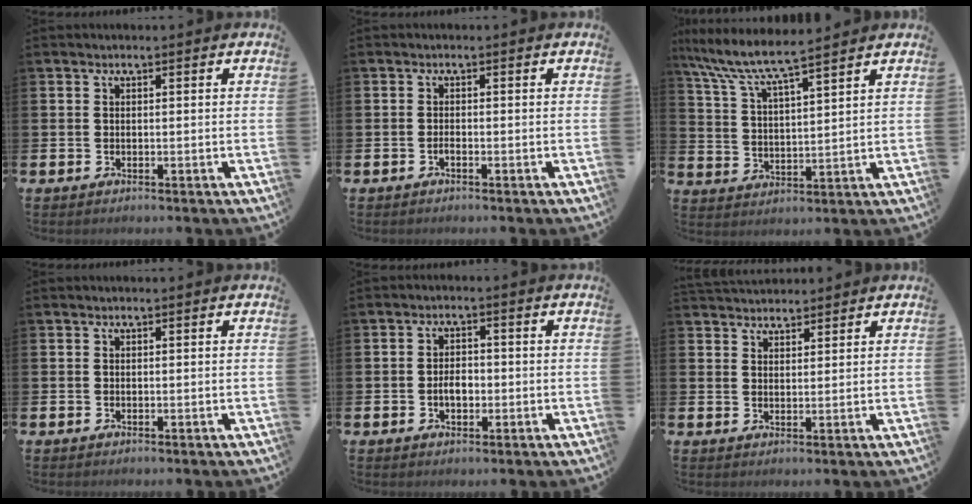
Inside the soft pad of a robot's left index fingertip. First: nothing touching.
{"total": 0.6, "force": [-0.5, 0.1, 0.3], "torque": [-0.014, 0.000, -0.007]}
{"total": 7.6, "force": [7.1, 0.2, 2.6], "torque": [-0.080, -0.043, 0.123]}
{"total": 0.0}
{"total": 2.8, "force": [-0.7, 1.7, 2.1], "torque": [-0.022, -0.004, -0.018]}
{"total": 3.2, "force": [3.1, 1.0, -0.1], "torque": [0.003, -0.013, 0.056]}